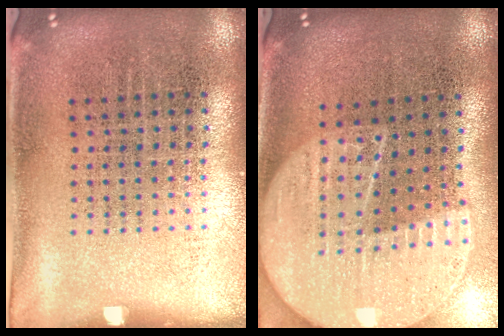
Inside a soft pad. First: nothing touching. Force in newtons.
{"total": 2.3, "press": 2.0, "slide": 1.1}